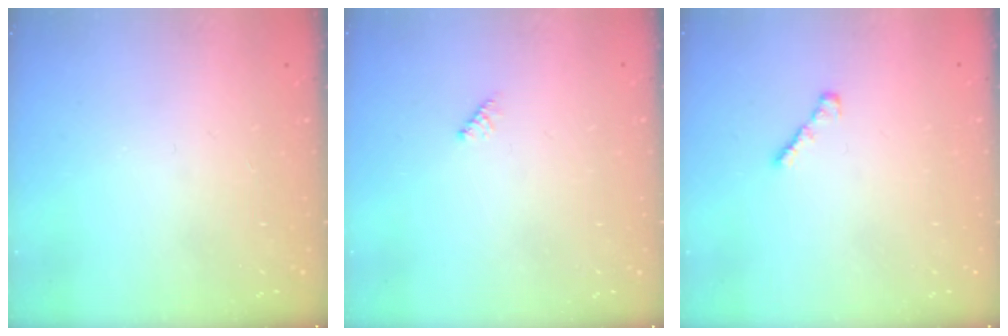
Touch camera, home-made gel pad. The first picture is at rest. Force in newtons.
{"total": 2.3, "press": 2.3, "slide": 0.4}
{"total": 1.3, "press": 1.3, "slide": 0.4}